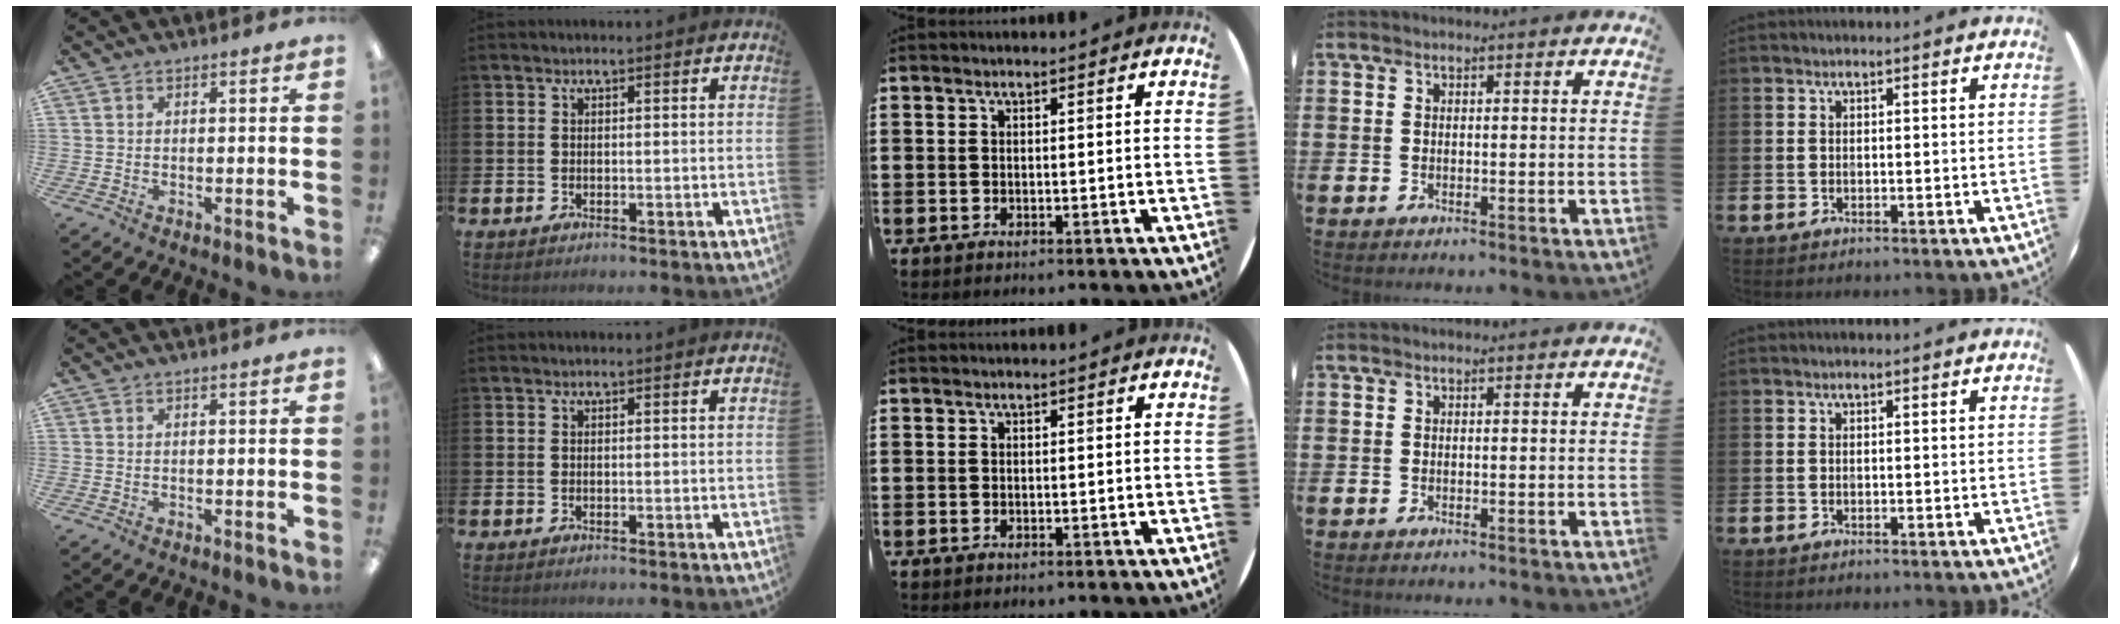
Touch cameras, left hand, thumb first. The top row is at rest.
{}